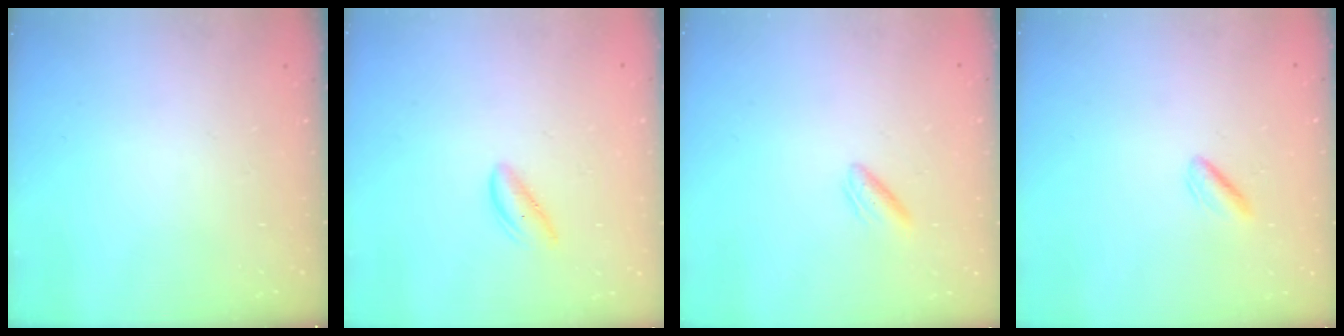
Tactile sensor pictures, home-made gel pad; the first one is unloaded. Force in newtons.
{"total": 1.8, "press": 1.7, "slide": 0.6}
{"total": 3.1, "press": 2.9, "slide": 1.0}
{"total": 1.7, "press": 1.3, "slide": 1.0}